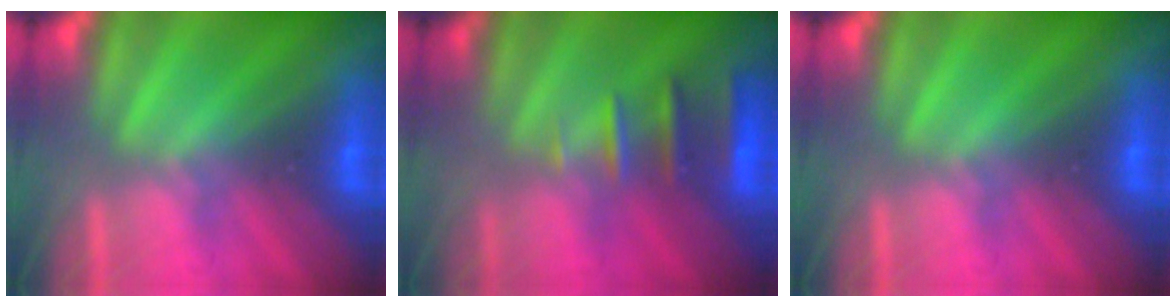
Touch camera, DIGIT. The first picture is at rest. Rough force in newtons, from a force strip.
{"total": 2.4}
{"total": 0.0}